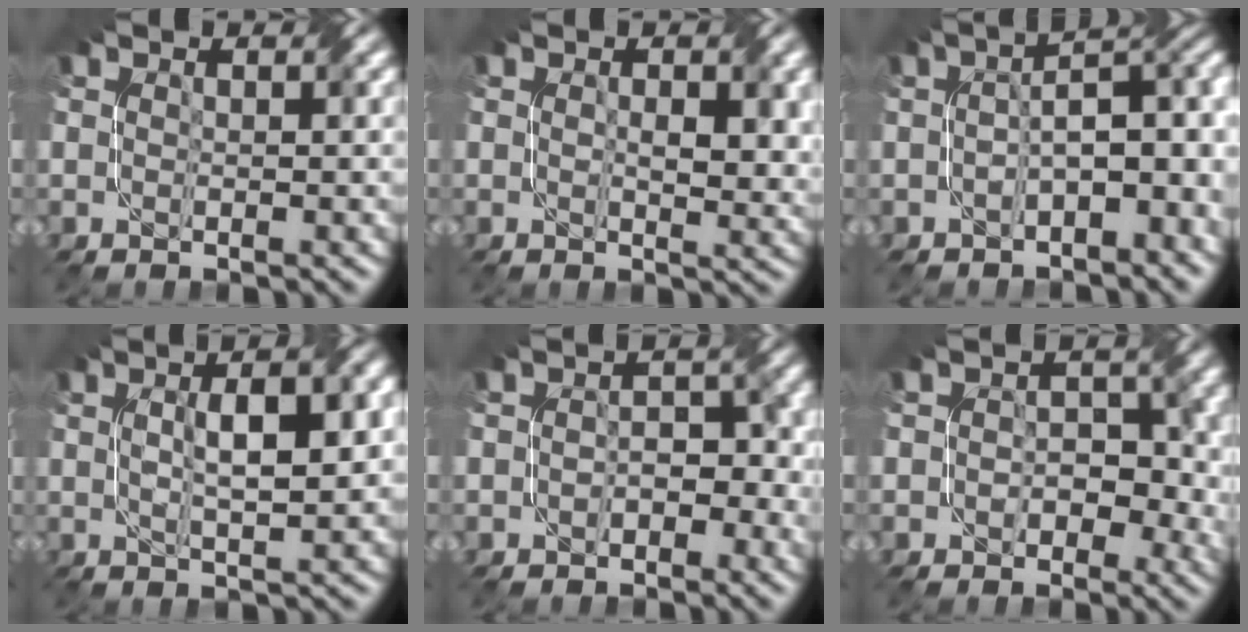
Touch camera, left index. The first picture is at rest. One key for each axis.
{"total": 3.2, "fx": 0.6, "fy": 1.4, "fz": 2.8, "tx": -0.045, "ty": 0.002, "tz": 0.019}
{"total": 6.2, "fx": -0.6, "fy": 2.9, "fz": 5.5, "tx": -0.068, "ty": 0.018, "tz": -0.006}
{"total": 6.2, "fx": 1.4, "fy": 1.7, "fz": 5.8, "tx": -0.069, "ty": 0.022, "tz": 0.025}
{"total": 2.4, "fx": -0.8, "fy": 1.6, "fz": 1.6, "tx": -0.018, "ty": 0.010, "tz": -0.005}
{"total": 3.3, "fx": -0.5, "fy": 2.5, "fz": 2.0, "tx": -0.009, "ty": 0.001, "tz": -0.003}